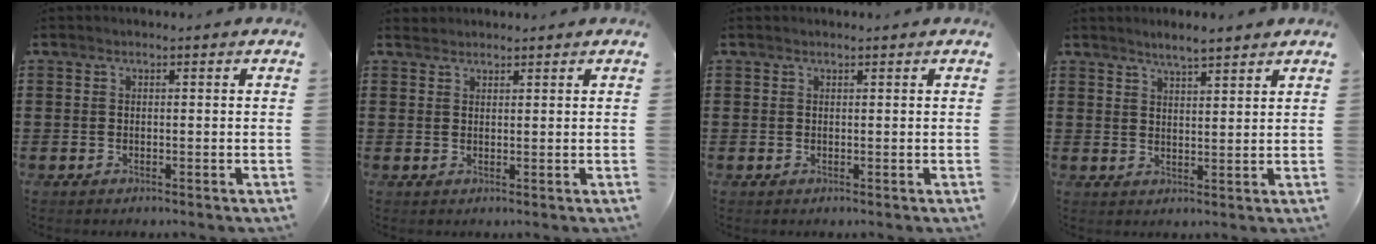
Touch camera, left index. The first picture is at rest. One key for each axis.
{"total": 1.3, "fx": 1.2, "fy": 0.3, "fz": -0.3, "tx": 0.004, "ty": 0.001, "tz": 0.024}
{"total": 0.0}
{"total": 2.9, "fx": 2.8, "fy": 0.1, "fz": 0.6, "tx": -0.019, "ty": -0.004, "tz": 0.051}